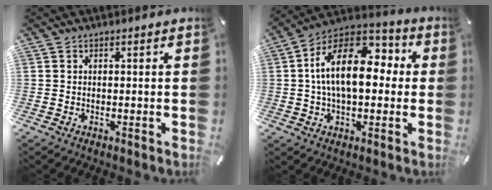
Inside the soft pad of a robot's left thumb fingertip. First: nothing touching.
{"total": 17.4, "force": [2.3, 10.4, 13.7], "torque": [-0.252, -0.001, 0.033]}